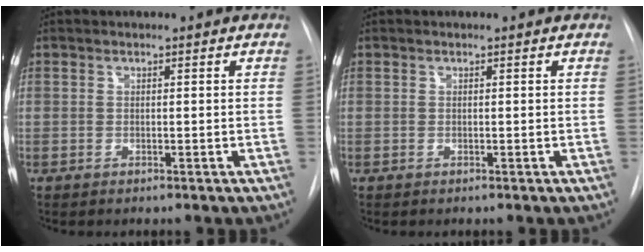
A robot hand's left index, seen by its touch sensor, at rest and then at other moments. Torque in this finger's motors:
{"motor_torque": [0.00, 0.00, 0.00, 0.00]}